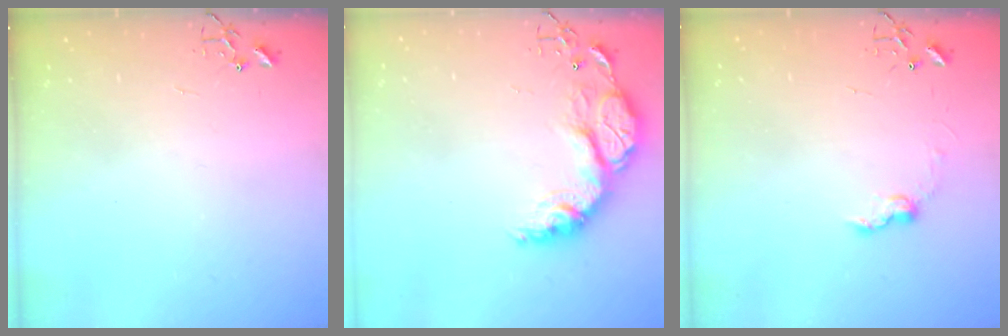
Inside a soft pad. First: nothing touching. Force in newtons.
{"total": 16.7, "press": 16.7, "slide": 1.3}
{"total": 7.8, "press": 7.8, "slide": 0.8}